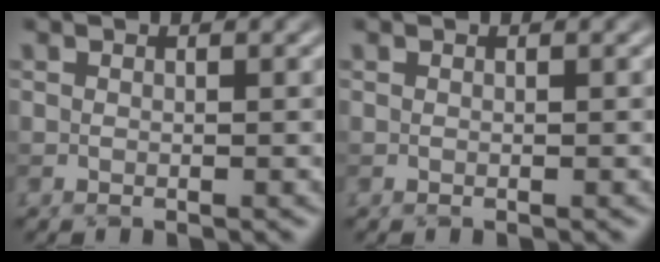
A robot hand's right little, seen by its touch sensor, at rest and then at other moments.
{"total": 0.0}